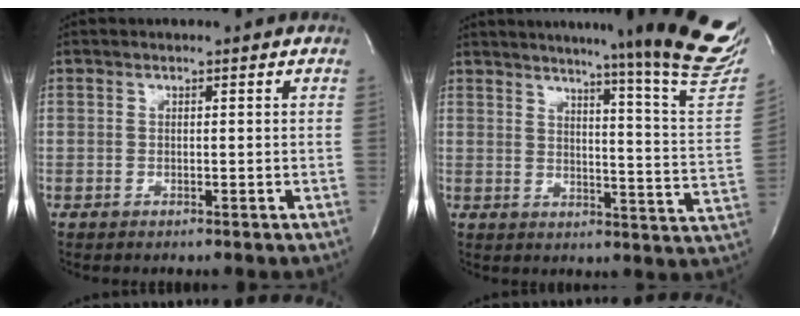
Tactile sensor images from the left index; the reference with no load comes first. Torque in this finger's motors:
{"motor_torque": [0.75, -0.77, 0.33, 0.09]}